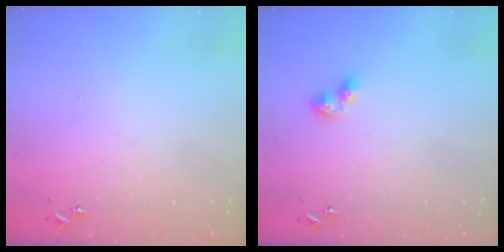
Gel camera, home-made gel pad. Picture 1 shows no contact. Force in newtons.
{"total": 6.9, "press": 6.8, "slide": 0.9}